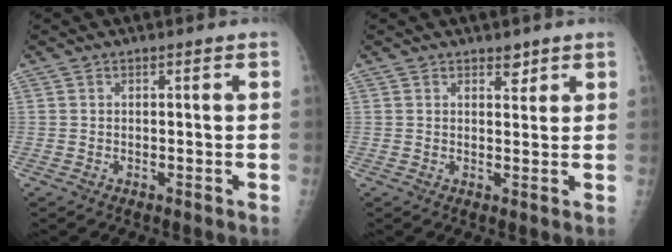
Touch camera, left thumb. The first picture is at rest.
{"total": 2.1, "force": [1.5, 1.1, 0.9], "torque": [0.003, -0.009, 0.020]}